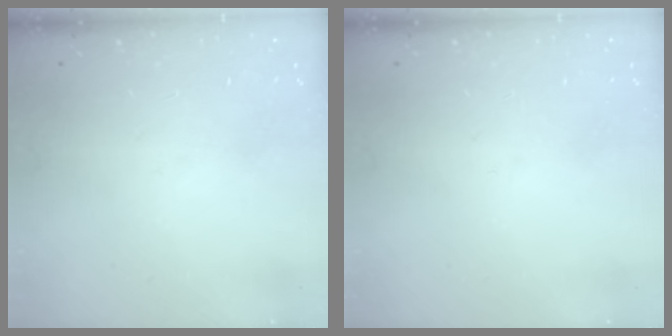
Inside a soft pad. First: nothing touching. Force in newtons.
{"total": 0.0}